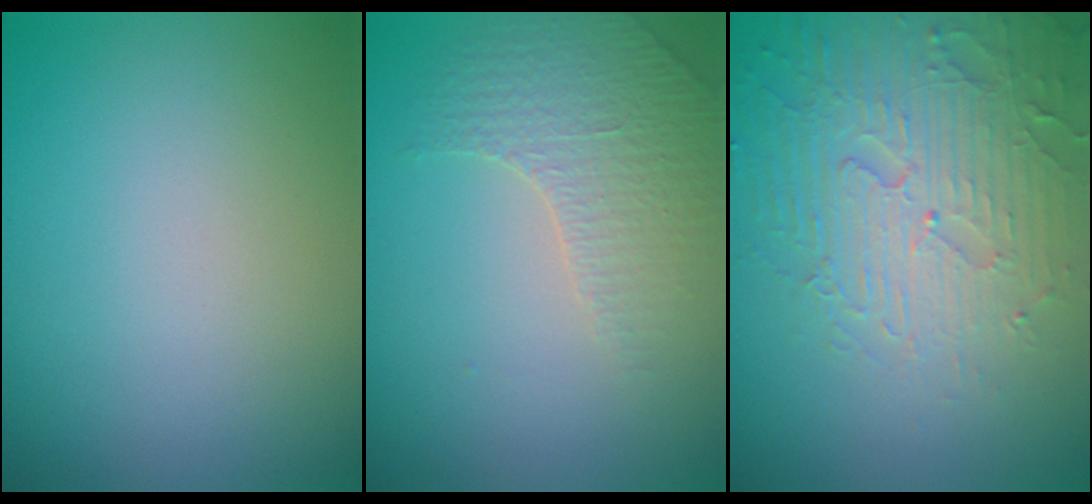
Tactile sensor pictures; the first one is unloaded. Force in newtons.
{"total": 1.8, "press": 1.6, "slide": 0.8}
{"total": 5.2, "press": 4.7, "slide": 2.1}